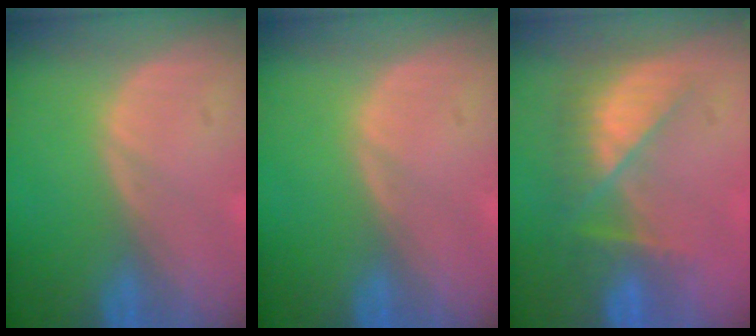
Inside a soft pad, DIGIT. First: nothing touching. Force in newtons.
{"total": 0.0}
{"total": 8.0, "press": 6.9, "slide": 4.1}